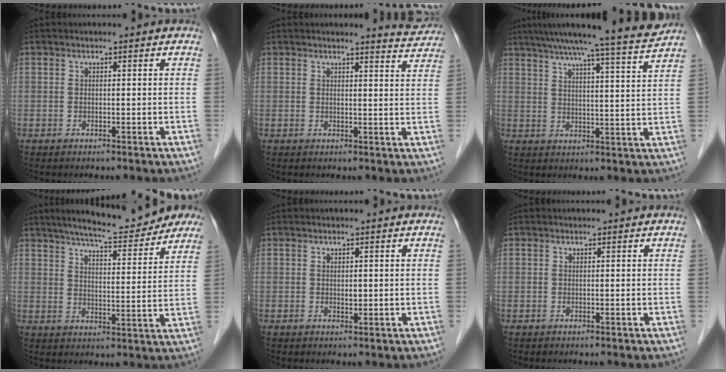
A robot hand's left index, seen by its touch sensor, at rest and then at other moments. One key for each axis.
{"total": 4.0, "fx": 4.0, "fy": 0.0, "fz": 0.1, "tx": -0.006, "ty": -0.025, "tz": 0.032}
{"total": 14.2, "fx": 12.7, "fy": -1.8, "fz": 6.0, "tx": -0.098, "ty": -0.024, "tz": 0.172}
{"total": 14.9, "fx": 13.0, "fy": 2.7, "fz": 6.9, "tx": -0.094, "ty": 0.003, "tz": 0.172}
{"total": 0.8, "fx": 0.0, "fy": 0.5, "fz": 0.6, "tx": -0.008, "ty": -0.001, "tz": 0.002}
{"total": 0.0}